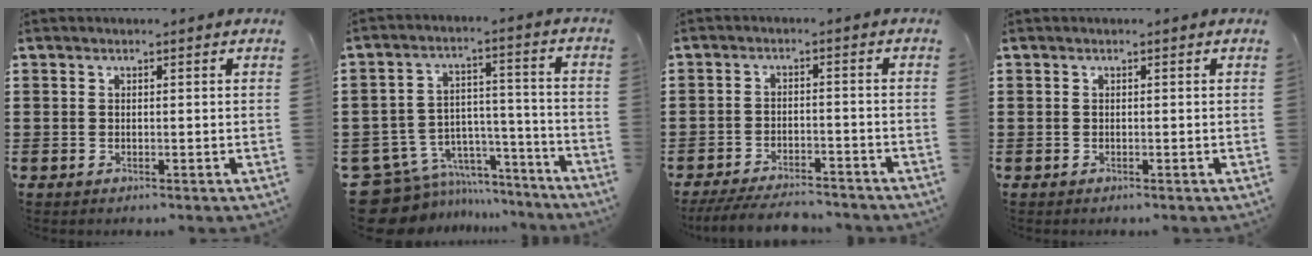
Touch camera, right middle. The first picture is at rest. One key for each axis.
{"total": 9.7, "fx": -7.8, "fy": 5.6, "fz": 1.7, "tx": -0.055, "ty": 0.029, "tz": -0.148}
{"total": 4.9, "fx": -4.7, "fy": 0.7, "fz": 1.4, "tx": -0.035, "ty": -0.004, "tz": -0.096}
{"total": 0.0}